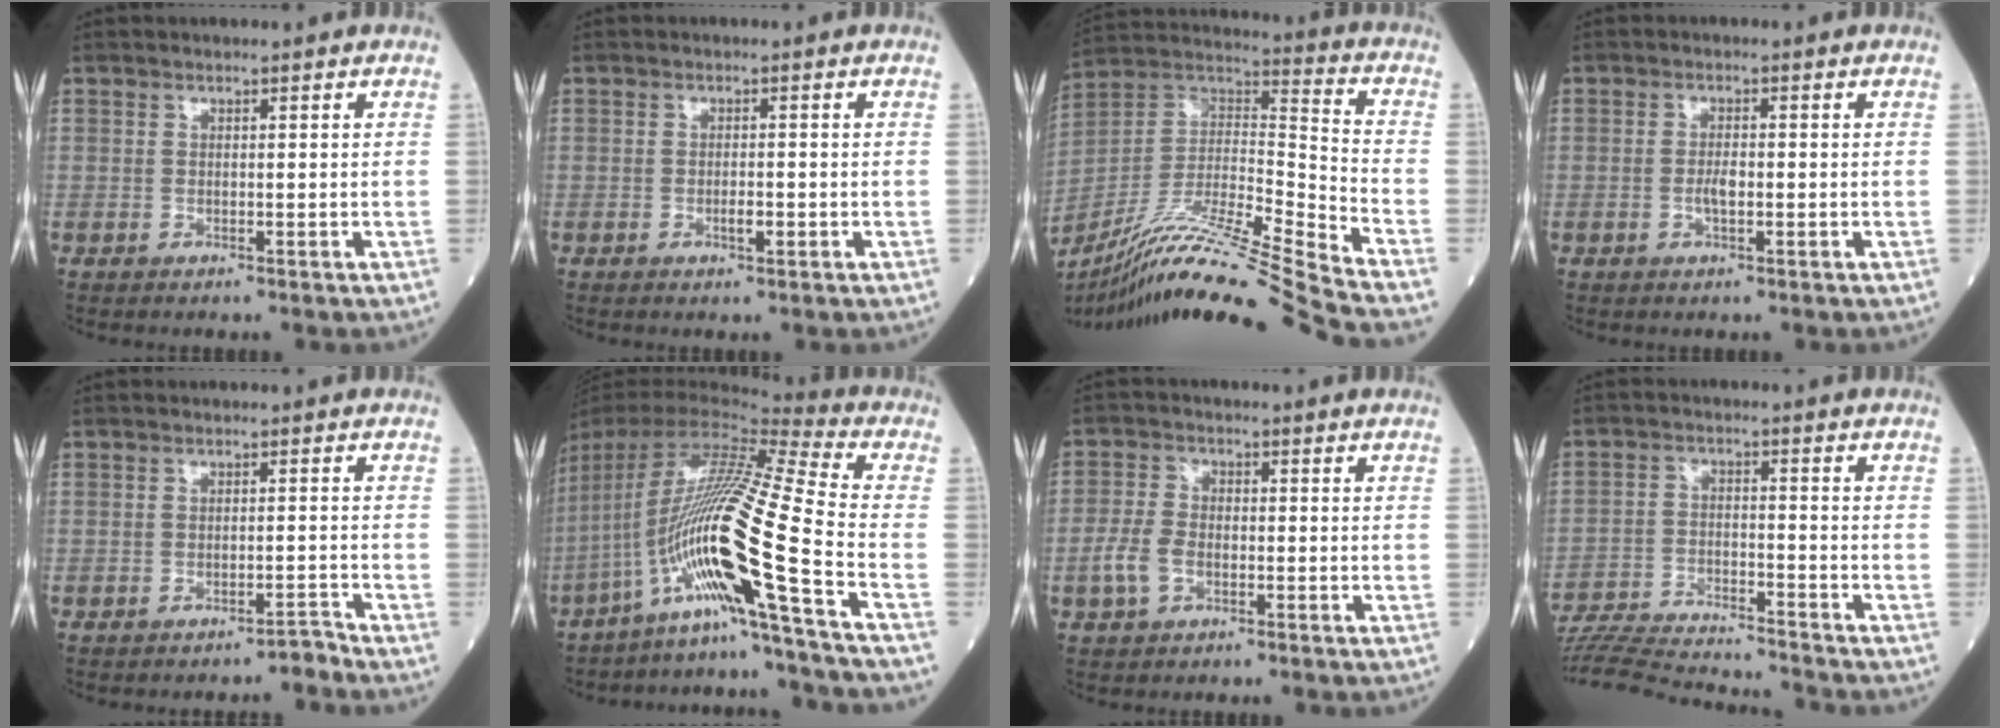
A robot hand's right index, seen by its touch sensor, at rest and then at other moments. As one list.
[{"total": 1.7, "force": [-0.6, 0.5, 1.5], "torque": [-0.024, 0.000, -0.008]}, {"total": 25.4, "force": [-21.5, -2.5, 13.4], "torque": [-0.238, -0.037, -0.377]}, {"total": 2.1, "force": [-0.5, 0.7, 2.0], "torque": [-0.039, 0.002, -0.008]}, {"total": 1.7, "force": [-1.6, -0.2, 0.3], "torque": [0.002, -0.002, -0.023]}, {"total": 20.3, "force": [-8.7, -2.1, 18.2], "torque": [-0.374, -0.013, -0.170]}, {"total": 4.7, "force": [-1.8, 2.8, 3.3], "torque": [-0.087, 0.006, -0.036]}, {"total": 16.5, "force": [-15.9, 0.6, 4.5], "torque": [-0.088, -0.009, -0.250]}]